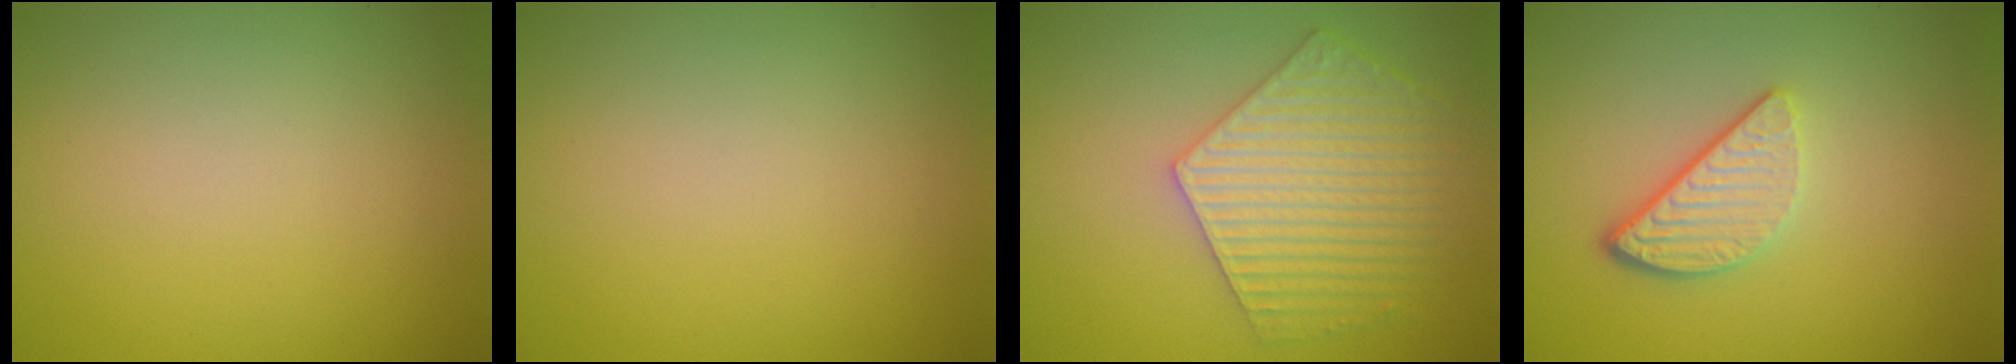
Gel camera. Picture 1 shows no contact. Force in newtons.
{"total": 0.0}
{"total": 5.9, "press": 5.1, "slide": 3.0}
{"total": 3.4, "press": 2.7, "slide": 2.0}